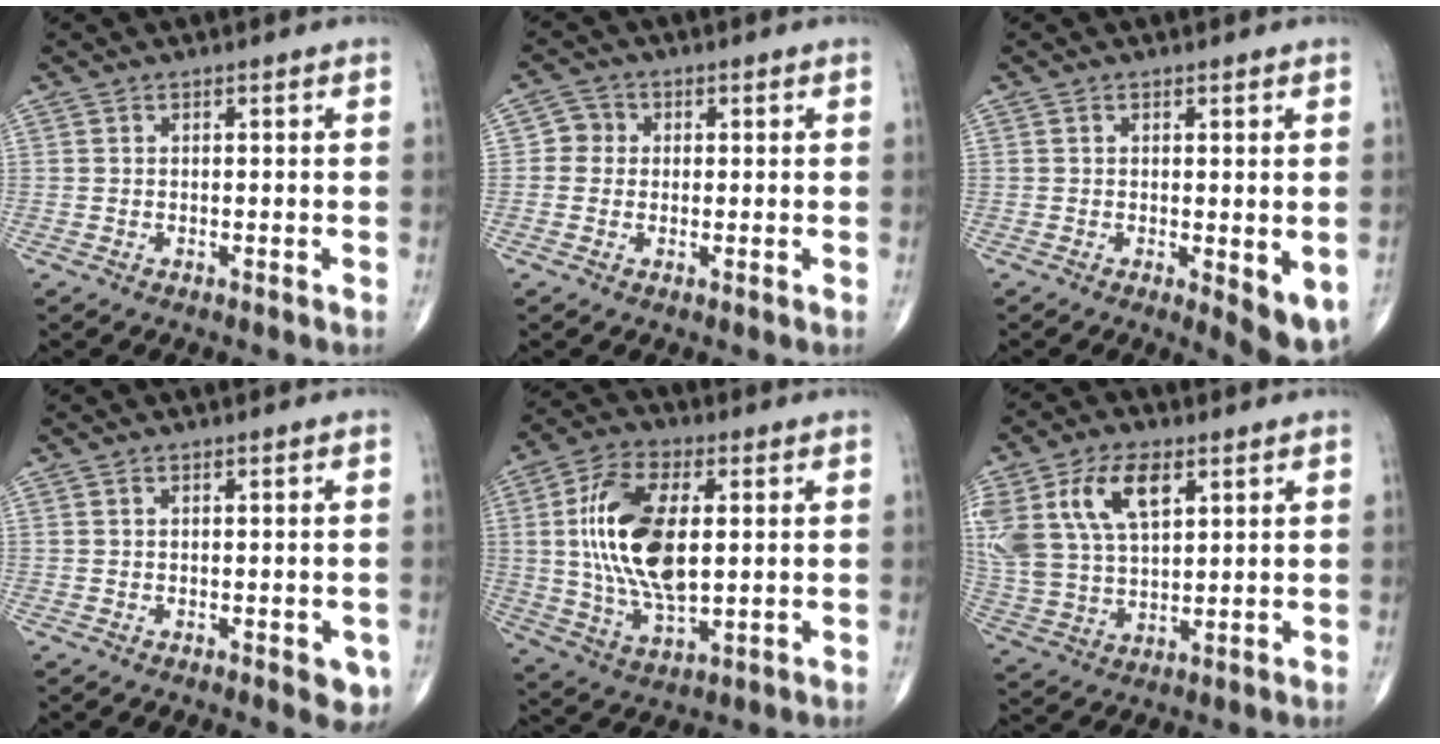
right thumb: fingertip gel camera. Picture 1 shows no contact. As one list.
[{"total": 3.1, "force": [0.0, 2.9, 0.9], "torque": [0.004, 0.008, -0.009]}, {"total": 6.0, "force": [-1.3, 1.9, 5.5], "torque": [-0.068, -0.016, -0.015]}, {"total": 3.7, "force": [-1.0, 1.6, 3.2], "torque": [-0.017, -0.003, -0.010]}, {"total": 17.3, "force": [2.1, 8.7, 14.9], "torque": [-0.283, -0.007, 0.041]}, {"total": 16.1, "force": [6.6, 8.9, 11.6], "torque": [-0.243, -0.010, 0.131]}]